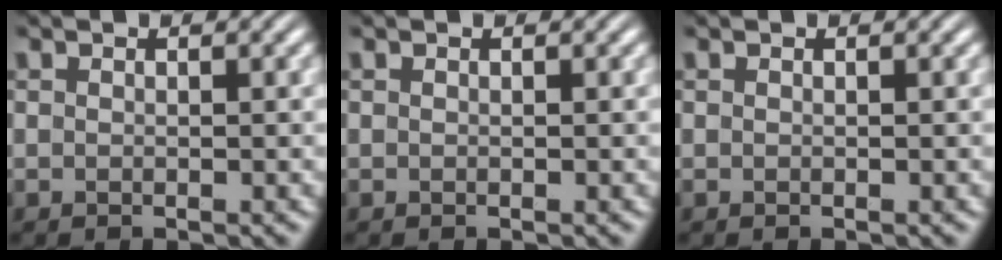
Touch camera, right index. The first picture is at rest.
{"total": 0.0}
{"total": 0.0}